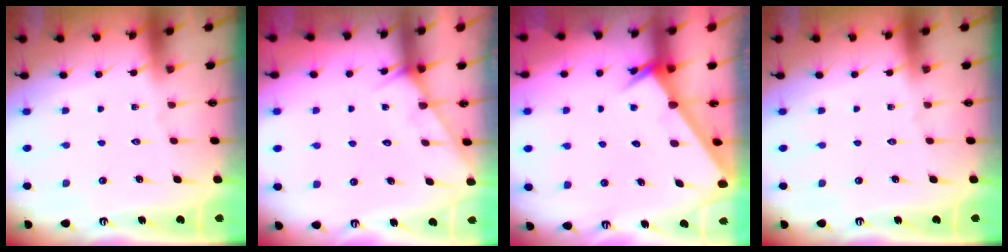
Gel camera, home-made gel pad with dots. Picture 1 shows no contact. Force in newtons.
{"total": 6.4, "press": 6.4, "slide": 0.4}
{"total": 2.5, "press": 2.5, "slide": 0.1}
{"total": 0.0}